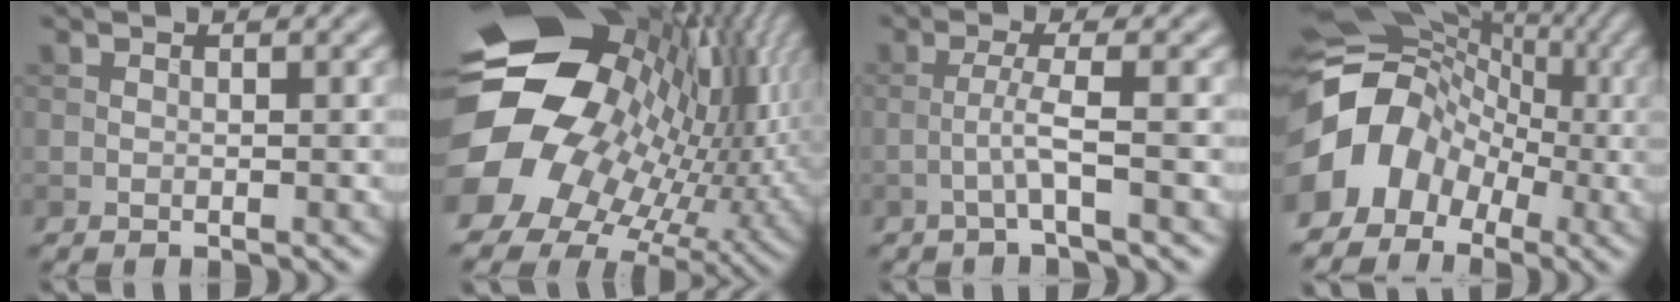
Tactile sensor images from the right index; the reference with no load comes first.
{"total": 20.0, "force": [-0.3, 15.8, 12.3], "torque": [-0.231, -0.029, -0.003]}
{"total": 2.3, "force": [-0.9, -0.1, 2.1], "torque": [-0.044, 0.009, -0.024]}
{"total": 9.8, "force": [-2.4, 8.0, 5.1], "torque": [-0.089, 0.007, -0.052]}